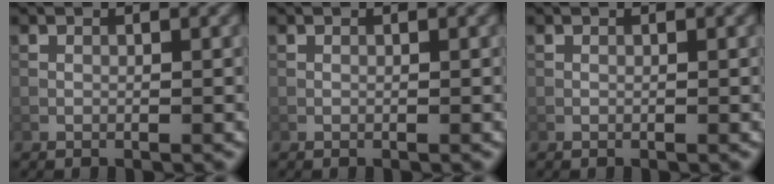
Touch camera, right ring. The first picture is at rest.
{"total": 0.0}
{"total": 0.0}